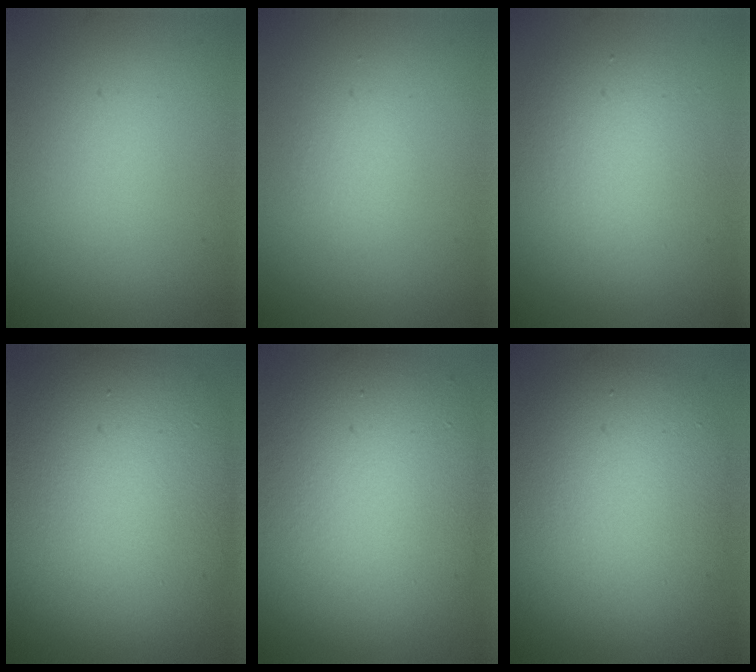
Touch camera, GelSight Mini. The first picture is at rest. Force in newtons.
{"total": 0.9, "press": 0.9, "slide": 0.0}
{"total": 4.1, "press": 4.1, "slide": 0.3}
{"total": 14.1, "press": 14.1, "slide": 0.9}
{"total": 12.1, "press": 12.1, "slide": 1.1}
{"total": 9.6, "press": 9.6, "slide": 0.2}